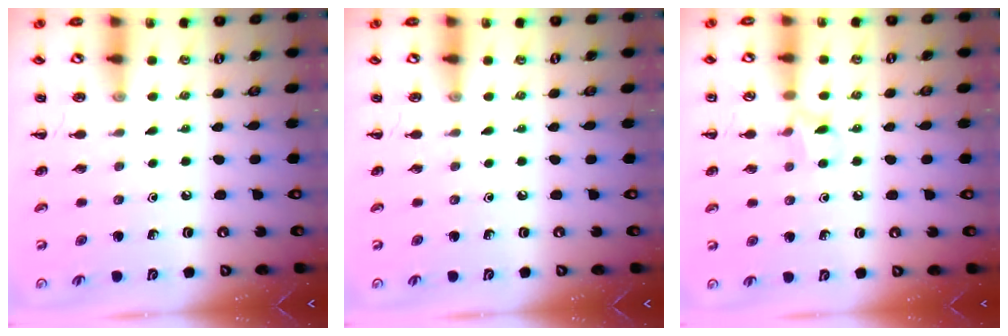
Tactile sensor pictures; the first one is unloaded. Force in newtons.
{"total": 0.0}
{"total": 6.0, "press": 5.7, "slide": 1.6}